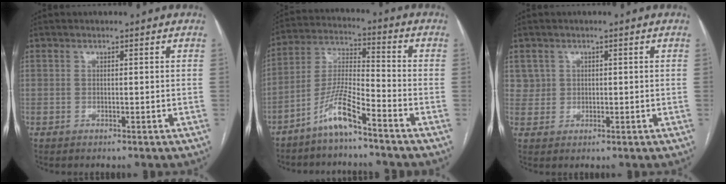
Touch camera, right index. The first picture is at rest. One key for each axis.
{"total": 8.2, "fx": -5.9, "fy": 0.3, "fz": 5.7, "tx": -0.126, "ty": -0.006, "tz": -0.120}
{"total": 2.6, "fx": 1.0, "fy": 2.3, "fz": -0.2, "tx": 0.020, "ty": 0.007, "tz": 0.014}